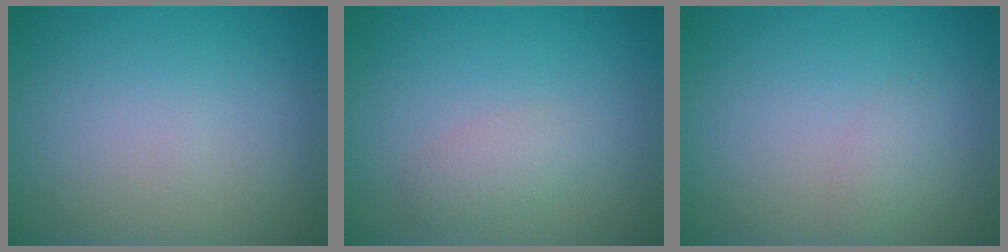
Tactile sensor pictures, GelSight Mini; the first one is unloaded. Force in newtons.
{"total": 1.7, "press": 1.7, "slide": 0.0}
{"total": 1.0, "press": 1.0, "slide": 0.1}